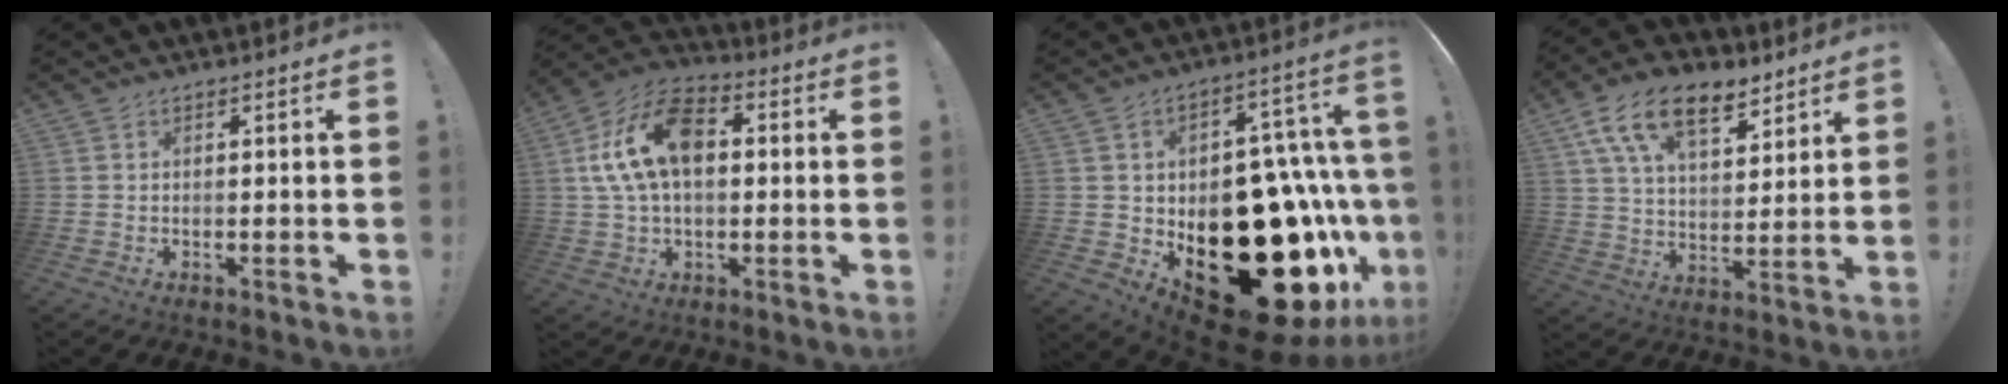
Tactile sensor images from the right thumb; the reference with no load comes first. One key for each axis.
{"total": 16.9, "fx": 2.8, "fy": 10.5, "fz": 12.9, "tx": -0.244, "ty": 0.009, "tz": 0.048}
{"total": 35.7, "fx": -10.0, "fy": 21.0, "fz": 27.1, "tx": -0.336, "ty": 0.025, "tz": -0.084}
{"total": 16.3, "fx": 9.7, "fy": 8.4, "fz": 10.1, "tx": -0.173, "ty": -0.045, "tz": 0.177}